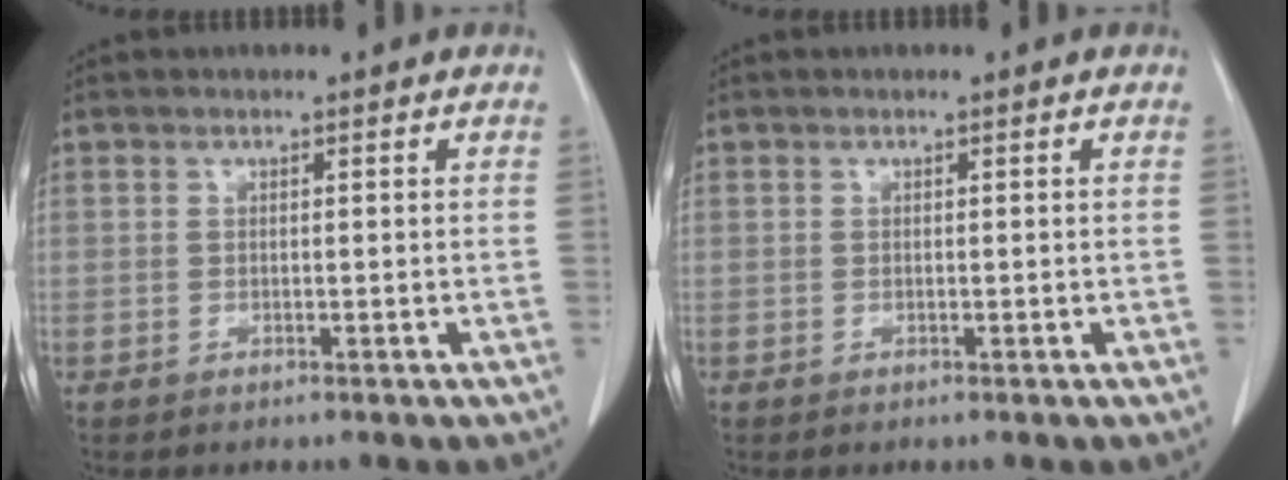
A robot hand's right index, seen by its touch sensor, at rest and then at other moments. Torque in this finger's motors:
{"motor_torque": [0.01, 0.00, 0.02, 0.00]}